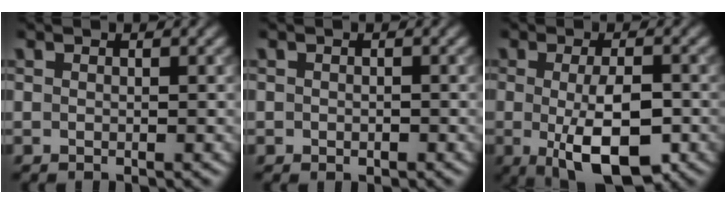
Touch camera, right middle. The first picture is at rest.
{"total": 0.6, "force": [-0.1, 0.5, 0.3], "torque": [-0.002, -0.004, -0.002]}
{"total": 6.8, "force": [-1.7, 2.3, 6.1], "torque": [-0.101, -0.009, -0.025]}